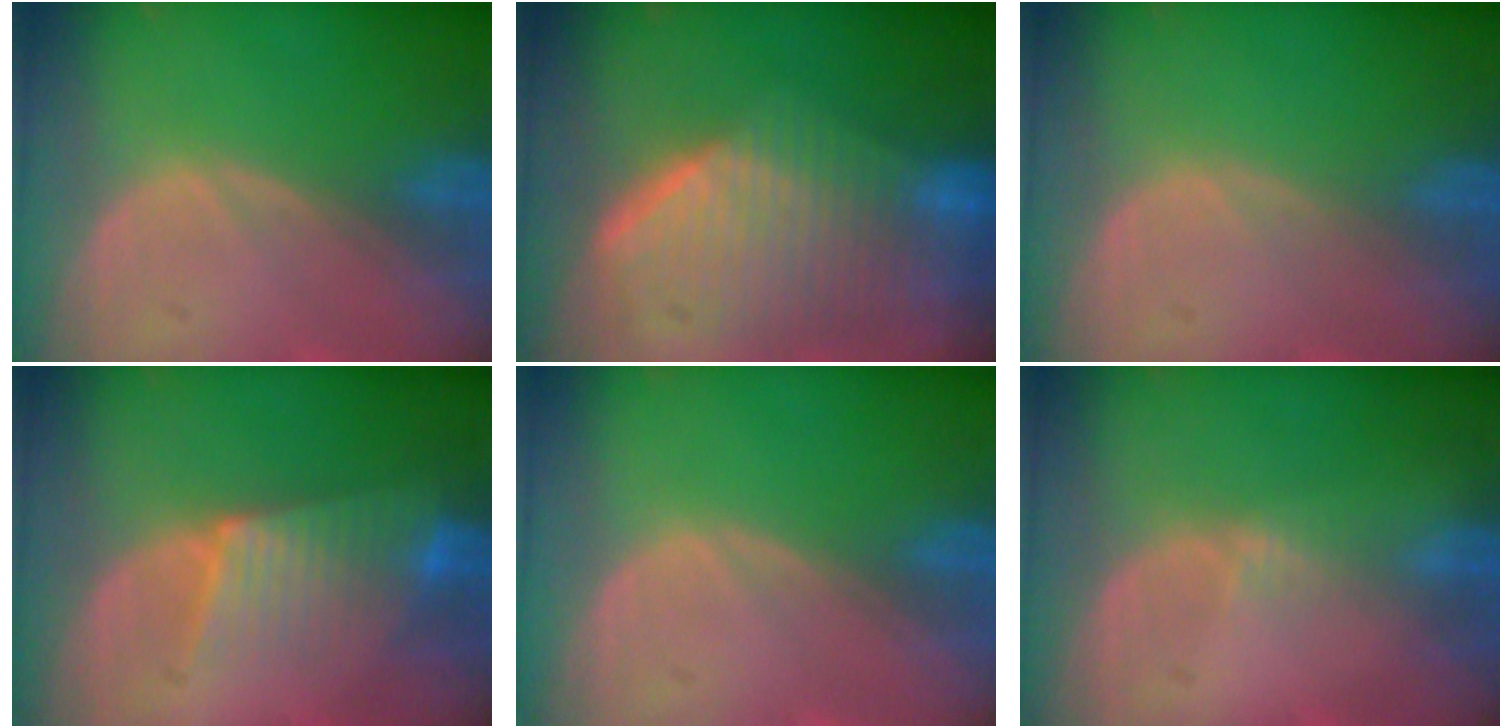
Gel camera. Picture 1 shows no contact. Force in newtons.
{"total": 10.0, "press": 9.0, "slide": 4.3}
{"total": 0.0}
{"total": 6.7, "press": 6.2, "slide": 2.4}
{"total": 0.0}
{"total": 0.8, "press": 0.8, "slide": 0.4}